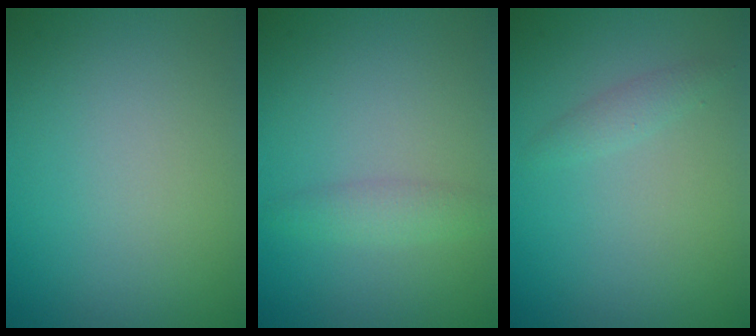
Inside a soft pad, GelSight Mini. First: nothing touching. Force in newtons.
{"total": 1.6, "press": 1.6, "slide": 0.1}
{"total": 1.1, "press": 1.1, "slide": 0.0}